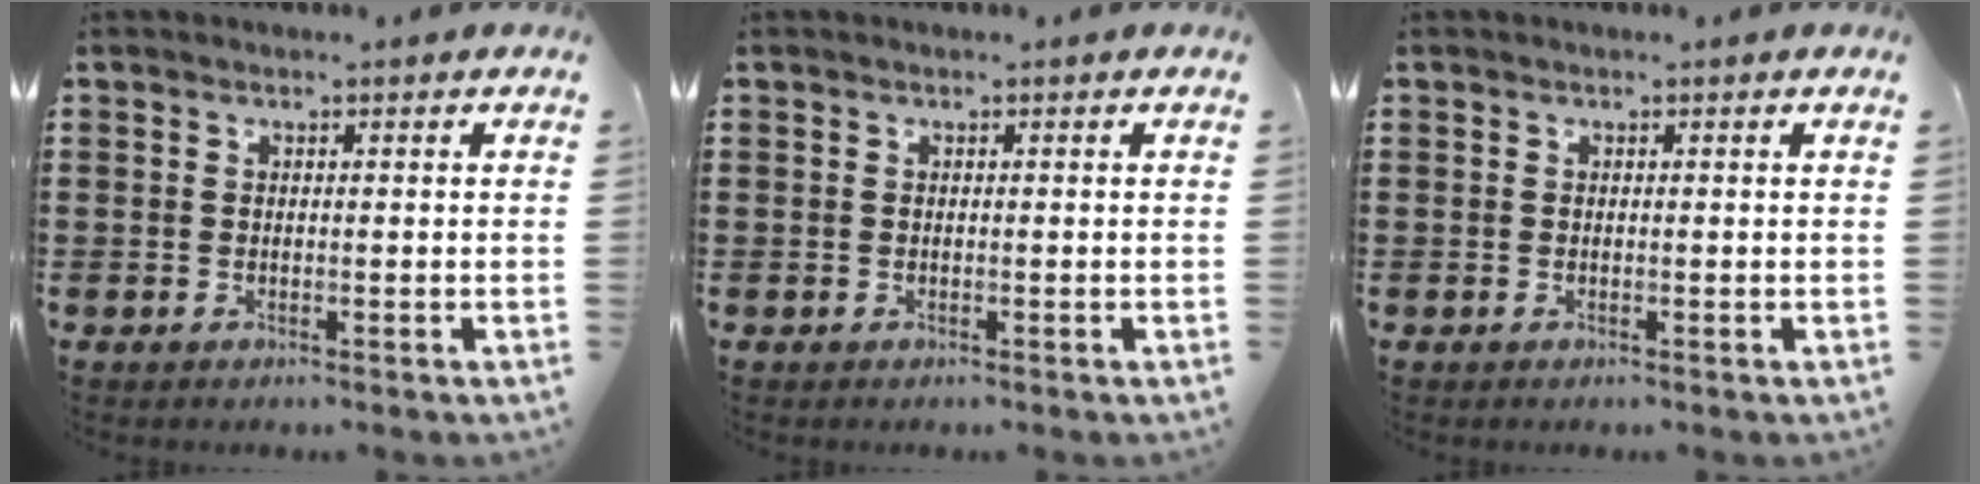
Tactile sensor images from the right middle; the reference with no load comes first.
{"total": 0.0}
{"total": 0.0}